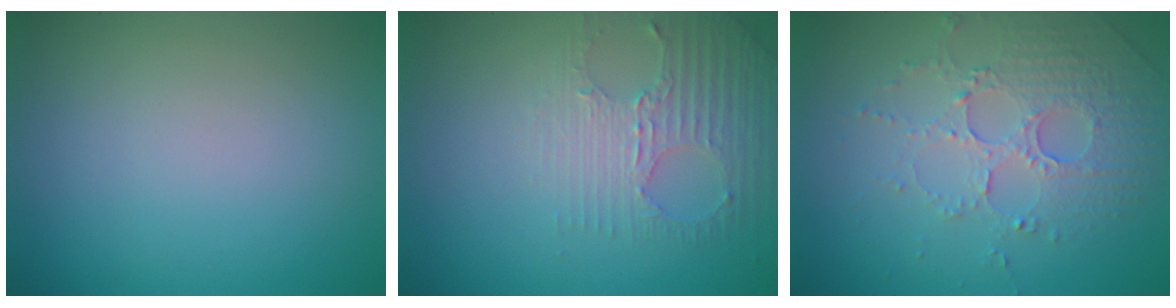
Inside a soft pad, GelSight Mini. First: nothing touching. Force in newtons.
{"total": 2.8, "press": 2.5, "slide": 1.3}
{"total": 5.1, "press": 3.5, "slide": 3.7}